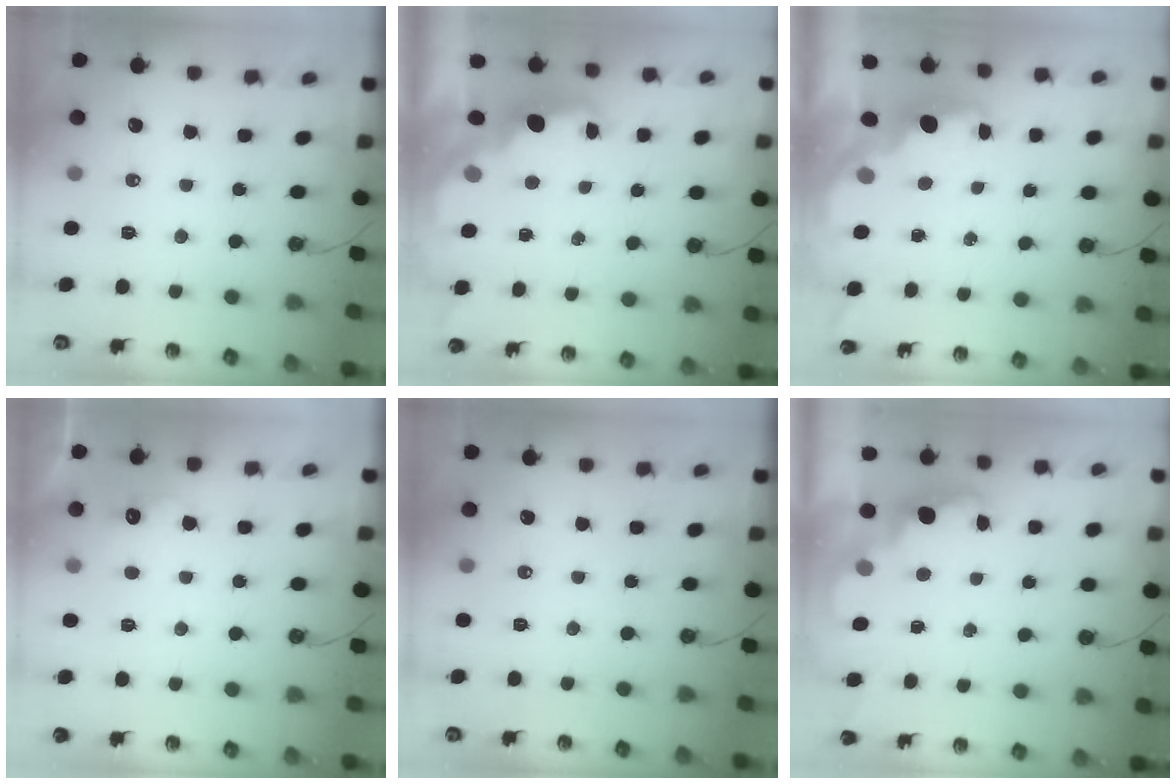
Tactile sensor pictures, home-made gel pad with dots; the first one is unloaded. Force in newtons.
{"total": 2.4, "press": 2.3, "slide": 0.8}
{"total": 2.0, "press": 2.0, "slide": 0.5}
{"total": 5.8, "press": 5.7, "slide": 1.2}
{"total": 0.0}
{"total": 2.3, "press": 2.3, "slide": 0.5}